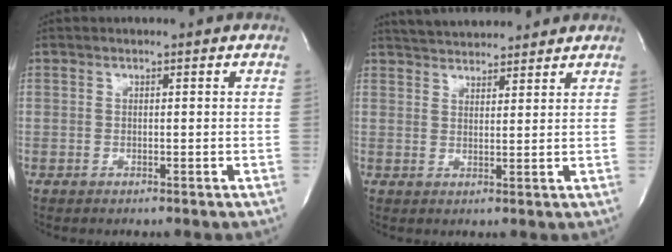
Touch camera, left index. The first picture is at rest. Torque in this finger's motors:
{"motor_torque": [-0.05, -0.59, 0.24, 0.11]}